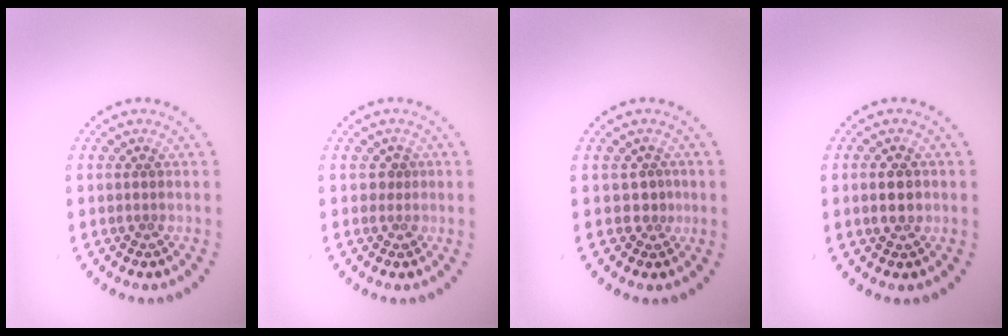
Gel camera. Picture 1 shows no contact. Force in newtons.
{"total": 1.1, "press": 0.9, "slide": 0.6}
{"total": 1.2, "press": 0.7, "slide": 1.0}
{"total": 2.4, "press": 2.4, "slide": 0.1}